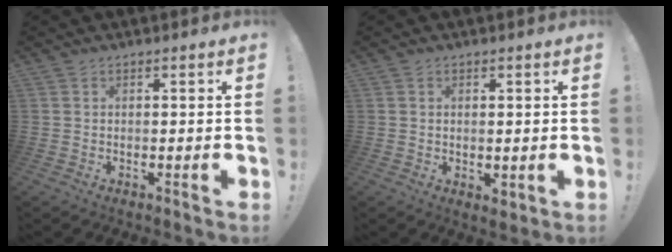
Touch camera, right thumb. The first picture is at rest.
{"total": 1.6, "force": [0.3, 1.0, 1.3], "torque": [-0.015, -0.001, 0.007]}